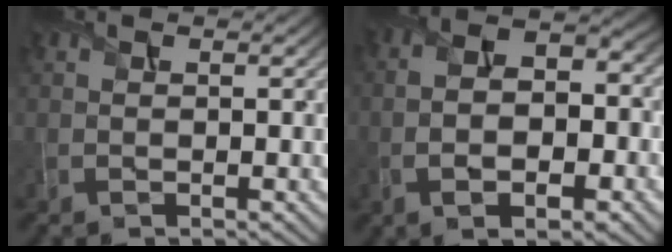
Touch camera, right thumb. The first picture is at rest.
{"total": 8.5, "force": [-2.6, 4.3, 6.8], "torque": [-0.131, -0.008, -0.045]}